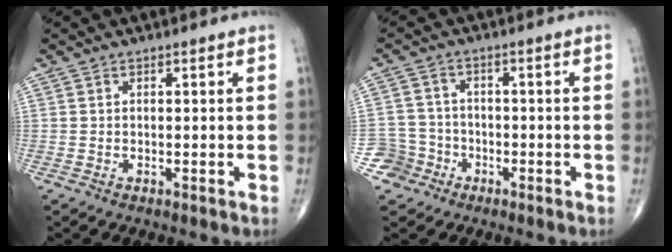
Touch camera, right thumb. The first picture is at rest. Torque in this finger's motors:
{"motor_torque": [-0.47, -0.34, -0.04, 0.00, 0.01]}